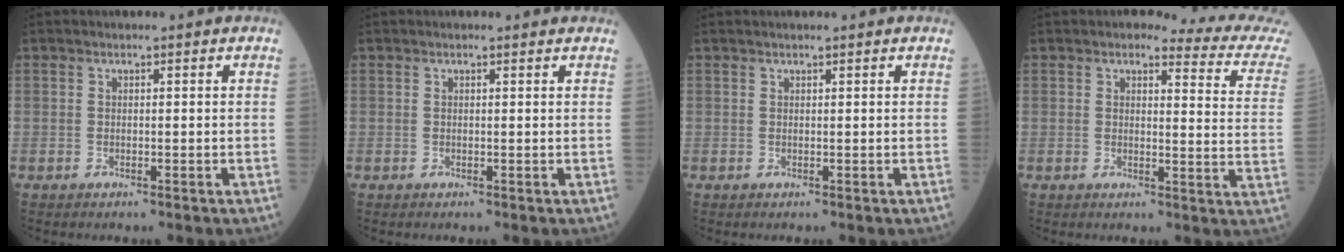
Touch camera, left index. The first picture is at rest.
{"total": 0.9, "force": [0.7, 0.3, 0.3], "torque": [-0.013, 0.007, 0.012]}
{"total": 1.3, "force": [1.1, 0.3, 0.6], "torque": [-0.011, 0.008, 0.017]}
{"total": 10.8, "force": [10.2, 0.8, 3.6], "torque": [-0.031, -0.060, 0.086]}